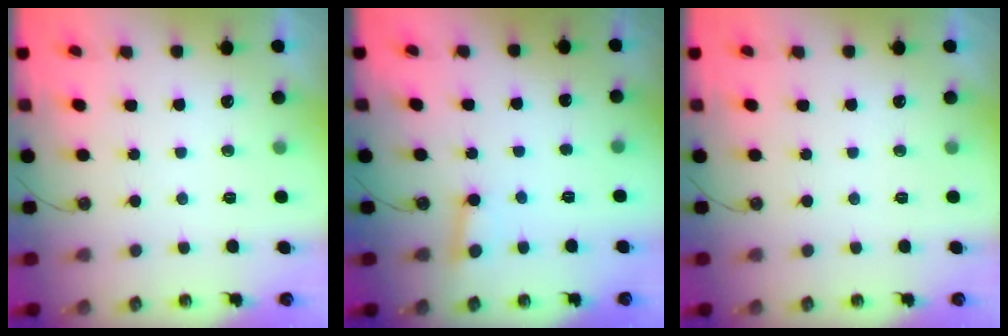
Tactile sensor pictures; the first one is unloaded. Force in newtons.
{"total": 2.4, "press": 2.3, "slide": 0.6}
{"total": 0.0}